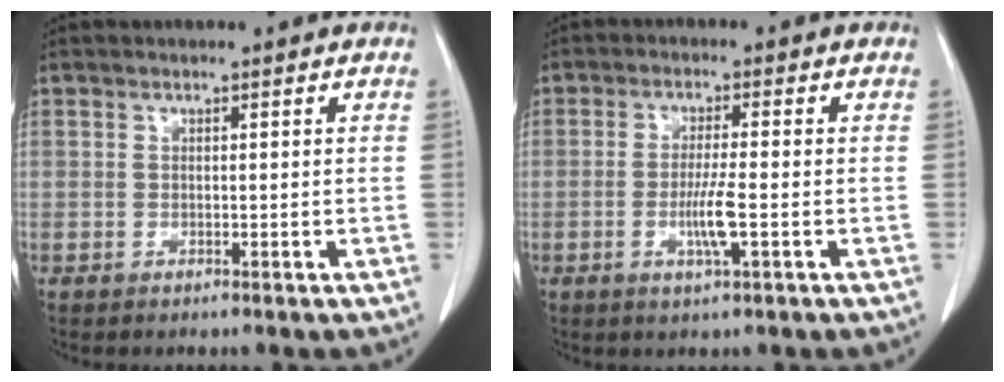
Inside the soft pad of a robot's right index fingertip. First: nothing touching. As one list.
[{"total": 4.7, "force": [-1.3, -0.1, 4.6], "torque": [-0.089, -0.008, -0.023]}]